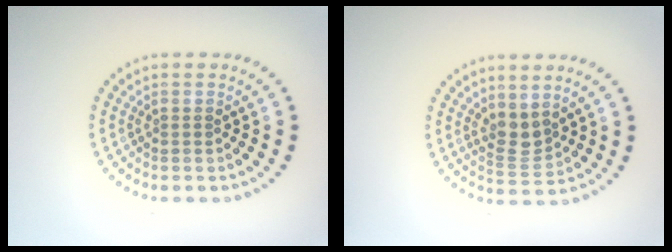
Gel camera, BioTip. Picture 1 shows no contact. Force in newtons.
{"total": 2.2, "press": 1.8, "slide": 1.2}